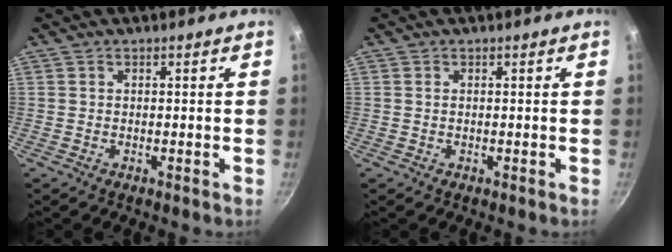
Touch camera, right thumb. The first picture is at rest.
{"total": 0.0}